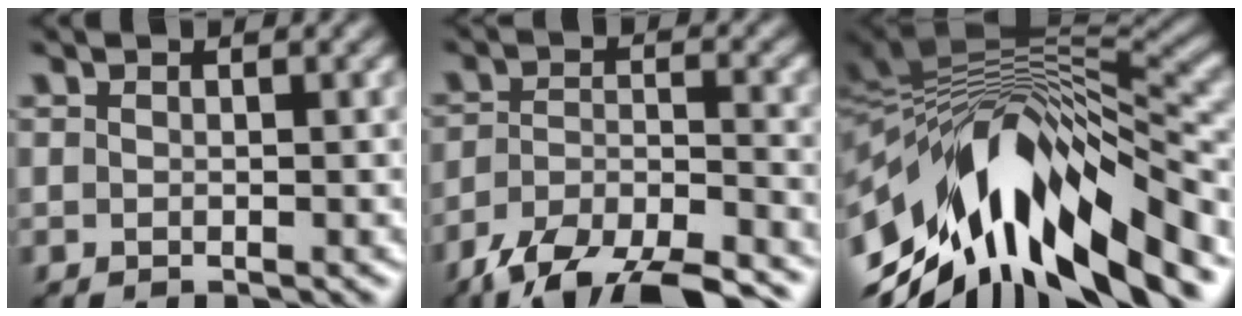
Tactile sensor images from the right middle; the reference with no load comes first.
{"total": 10.6, "force": [-8.8, 3.1, 5.1], "torque": [-0.085, -0.022, -0.144]}
{"total": 14.6, "force": [-5.2, 6.3, 12.0], "torque": [-0.208, 0.009, -0.080]}